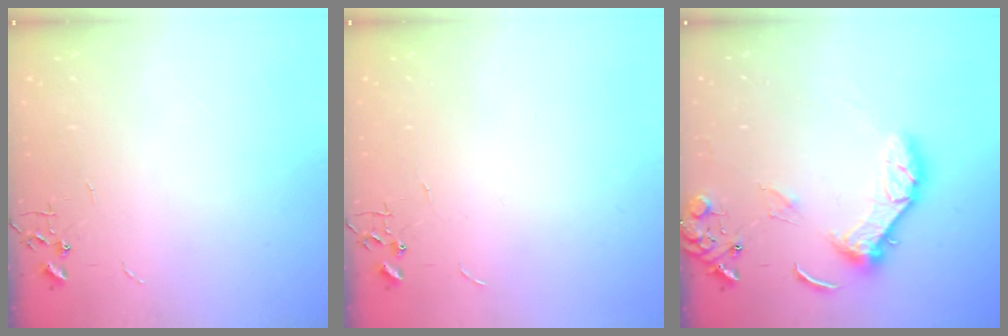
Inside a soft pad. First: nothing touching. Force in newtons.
{"total": 0.0}
{"total": 13.0, "press": 12.9, "slide": 1.1}